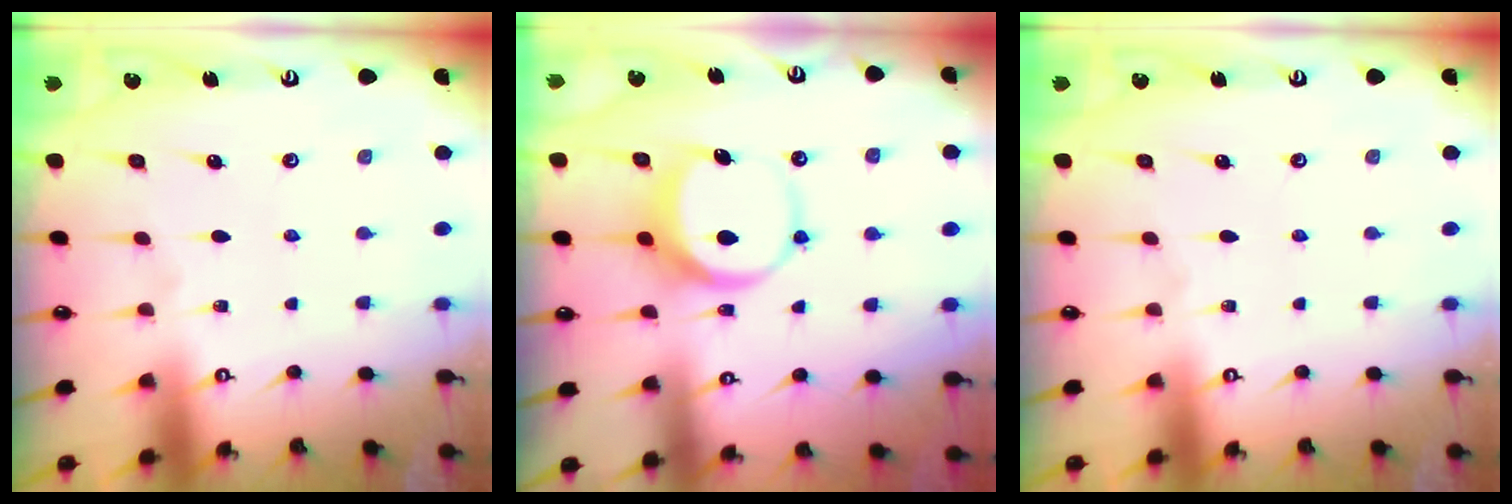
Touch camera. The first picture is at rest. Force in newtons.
{"total": 7.6, "press": 7.6, "slide": 0.4}
{"total": 0.0}